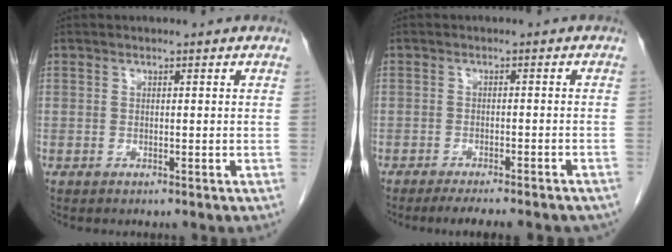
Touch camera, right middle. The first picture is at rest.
{"total": 11.3, "force": [-9.8, 2.0, 5.4], "torque": [-0.064, -0.008, -0.116]}